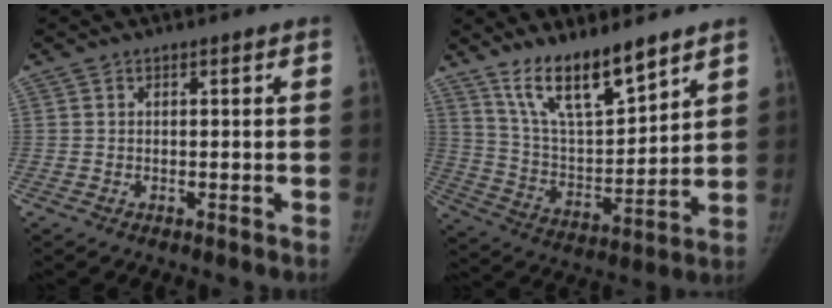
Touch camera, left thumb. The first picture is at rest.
{"total": 14.9, "force": [11.1, 4.2, 9.0], "torque": [-0.132, -0.070, 0.213]}